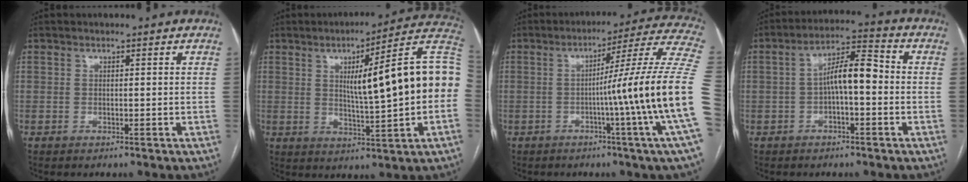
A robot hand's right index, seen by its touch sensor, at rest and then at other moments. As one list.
[{"total": 18.3, "force": [1.4, 1.0, 18.2], "torque": [-0.238, 0.029, 0.016]}, {"total": 20.0, "force": [-3.4, -3.5, 19.4], "torque": [-0.205, 0.009, -0.066]}, {"total": 7.5, "force": [-0.7, 2.0, 7.2], "torque": [-0.127, 0.029, -0.012]}]